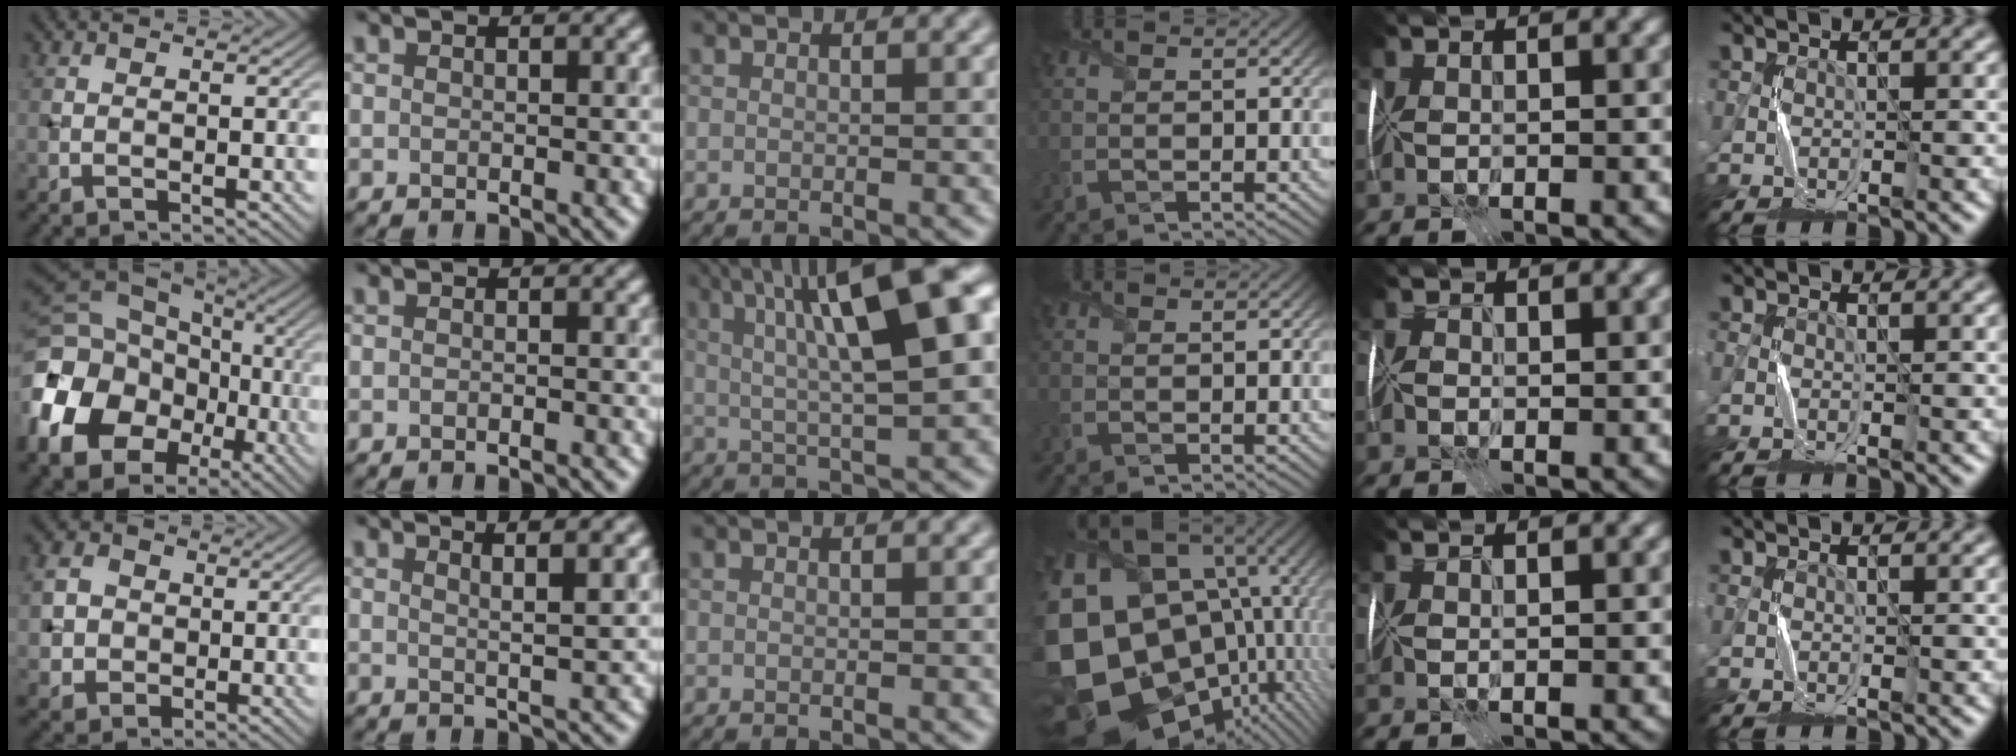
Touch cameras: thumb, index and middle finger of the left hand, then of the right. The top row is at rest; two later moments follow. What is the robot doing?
{"motion": "fold", "object": "memory foam"}